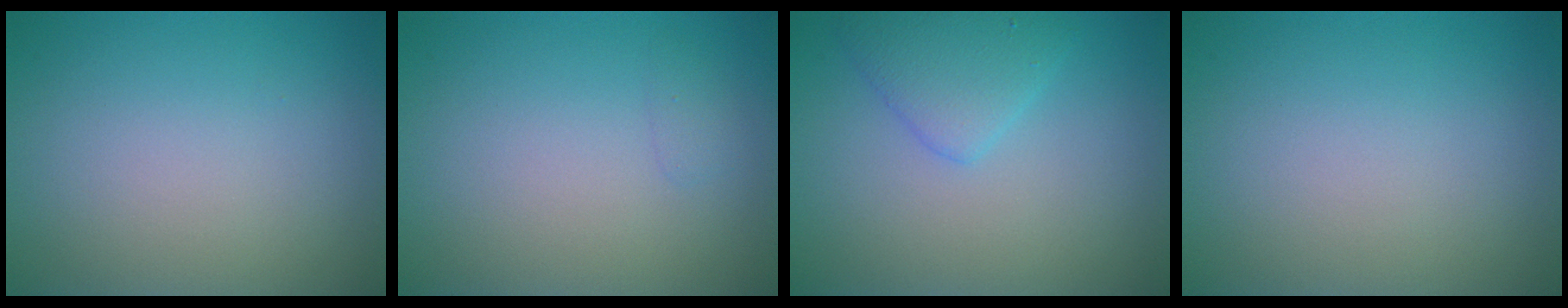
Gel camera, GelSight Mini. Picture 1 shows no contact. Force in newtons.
{"total": 0.6, "press": 0.6, "slide": 0.1}
{"total": 2.7, "press": 2.7, "slide": 0.2}
{"total": 0.0}